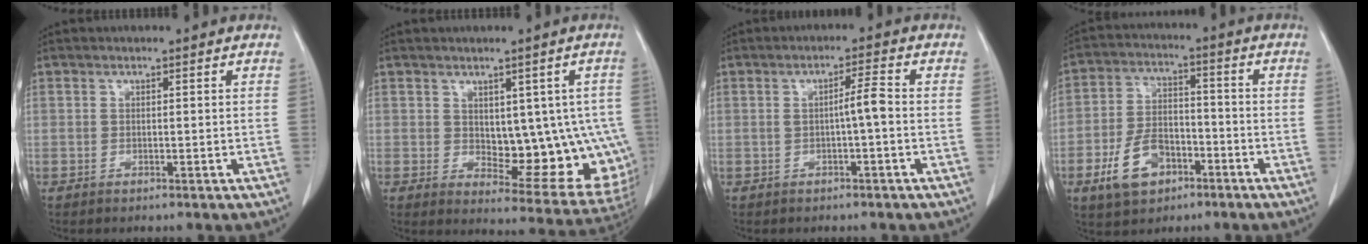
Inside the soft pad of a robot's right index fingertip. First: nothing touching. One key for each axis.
{"total": 14.0, "fx": -0.2, "fy": 6.9, "fz": 12.1, "tx": -0.118, "ty": 0.004, "tz": 0.019}
{"total": 3.1, "fx": -0.4, "fy": 0.0, "fz": 3.1, "tx": -0.049, "ty": 0.004, "tz": -0.006}
{"total": 9.5, "fx": -4.6, "fy": 5.8, "fz": 5.9, "tx": -0.128, "ty": 0.012, "tz": -0.079}